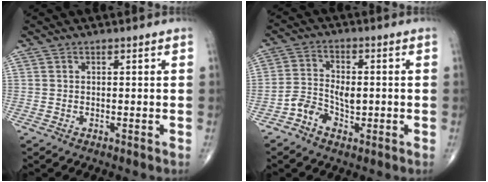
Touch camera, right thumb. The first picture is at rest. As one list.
[{"total": 6.6, "force": [-1.9, 4.3, 4.6], "torque": [-0.078, 0.021, -0.039]}]